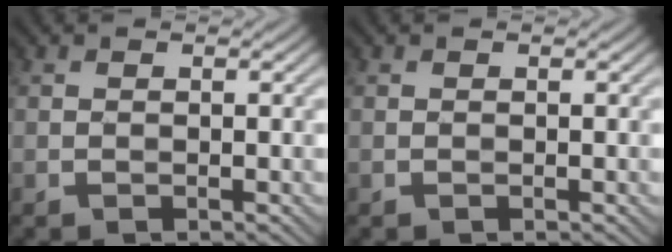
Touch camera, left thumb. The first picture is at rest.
{"total": 0.0}